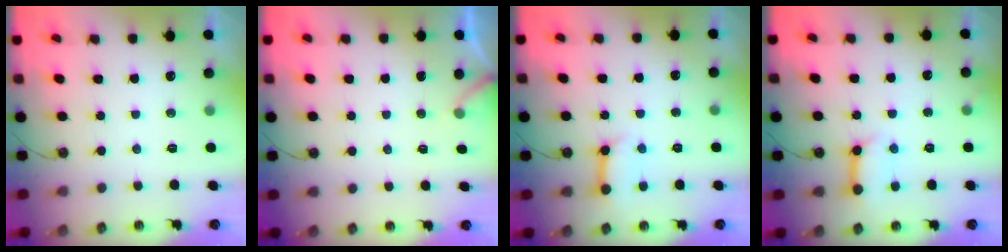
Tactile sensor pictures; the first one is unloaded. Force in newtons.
{"total": 2.8, "press": 2.8, "slide": 0.3}
{"total": 9.5, "press": 9.4, "slide": 1.1}
{"total": 10.7, "press": 10.6, "slide": 1.3}